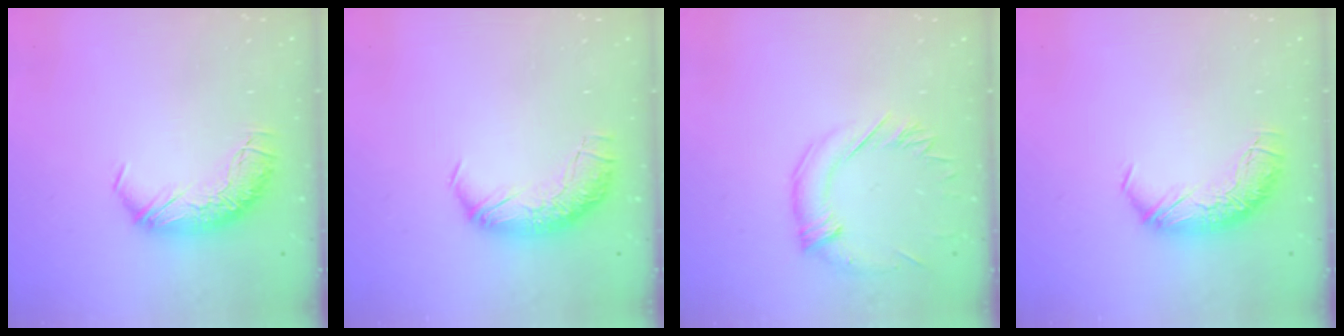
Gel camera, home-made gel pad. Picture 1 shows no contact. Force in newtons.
{"total": 2.4, "press": 1.1, "slide": 2.2}
{"total": 1.3, "press": 0.2, "slide": 1.2}
{"total": 0.0}